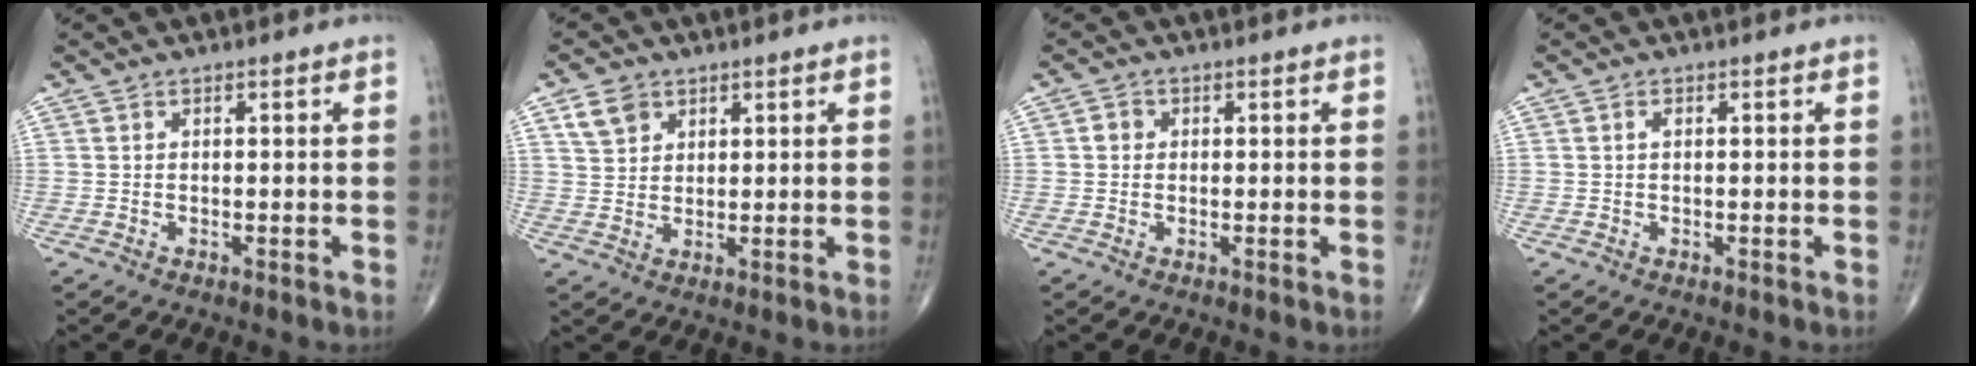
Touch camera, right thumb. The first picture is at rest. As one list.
[{"total": 5.0, "force": [2.7, 3.7, 2.0], "torque": [-0.025, -0.008, 0.055]}, {"total": 1.6, "force": [0.1, 1.5, 0.6], "torque": [-0.003, 0.003, -0.002]}, {"total": 0.7, "force": [0.1, 0.4, 0.6], "torque": [-0.009, 0.005, 0.002]}]